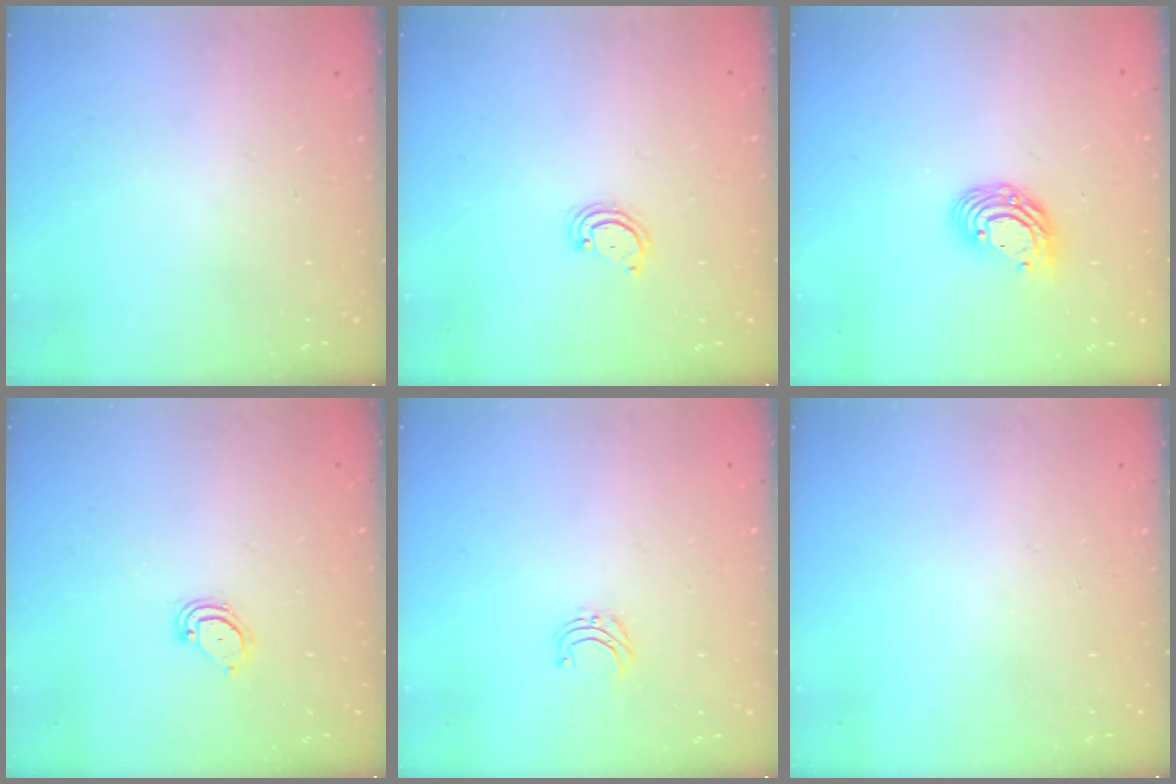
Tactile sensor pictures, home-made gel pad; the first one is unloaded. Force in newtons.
{"total": 3.3, "press": 3.2, "slide": 0.4}
{"total": 9.8, "press": 9.7, "slide": 1.7}
{"total": 3.4, "press": 3.4, "slide": 0.2}
{"total": 4.2, "press": 4.2, "slide": 0.4}
{"total": 0.0}